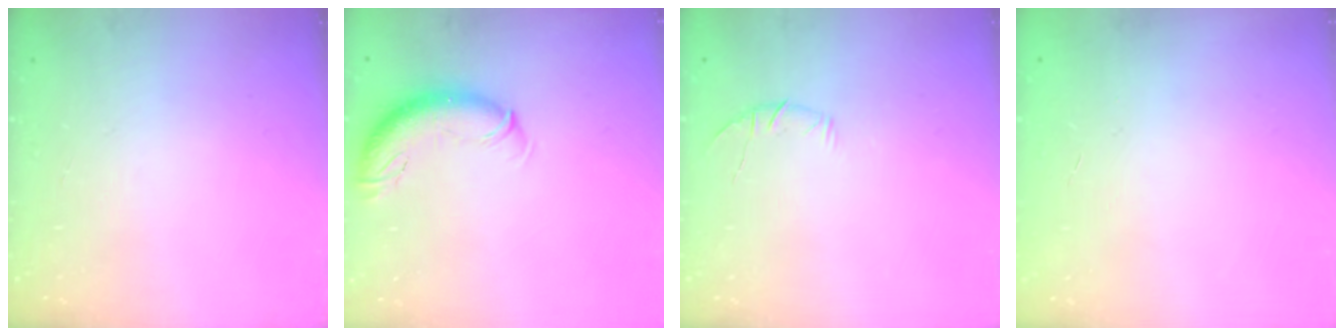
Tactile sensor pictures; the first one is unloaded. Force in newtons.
{"total": 10.9, "press": 10.6, "slide": 2.5}
{"total": 6.4, "press": 6.2, "slide": 1.6}
{"total": 0.0}